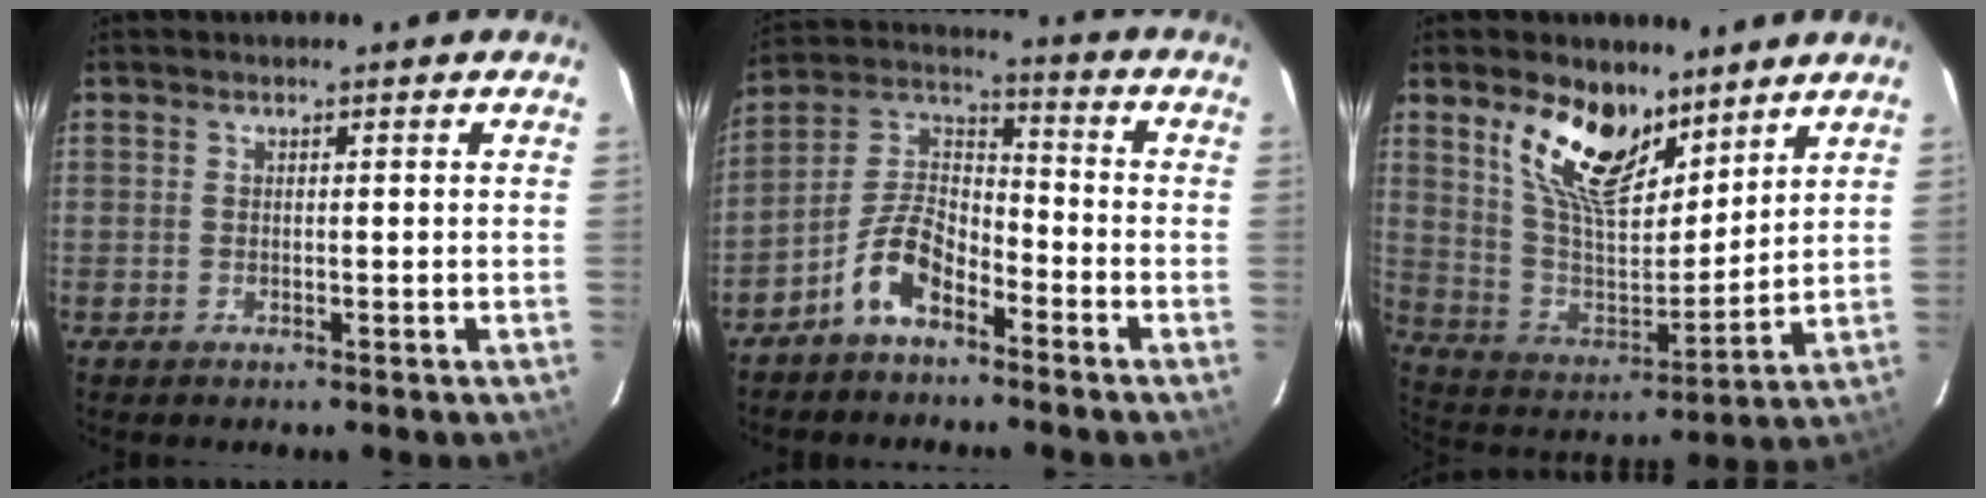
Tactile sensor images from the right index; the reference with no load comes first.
{"total": 9.4, "force": [-6.0, 4.2, 5.8], "torque": [-0.127, 0.028, -0.119]}
{"total": 16.2, "force": [10.4, 7.9, 9.5], "torque": [-0.186, -0.003, 0.200]}